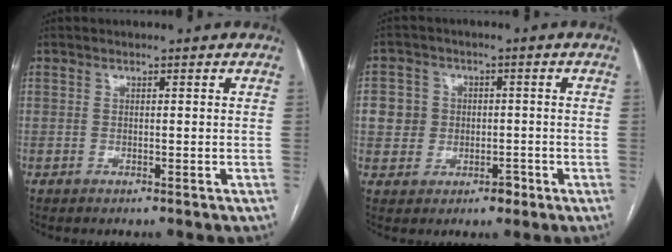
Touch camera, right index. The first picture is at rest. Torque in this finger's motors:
{"motor_torque": [-0.03, 0.17, 0.01, -0.01]}